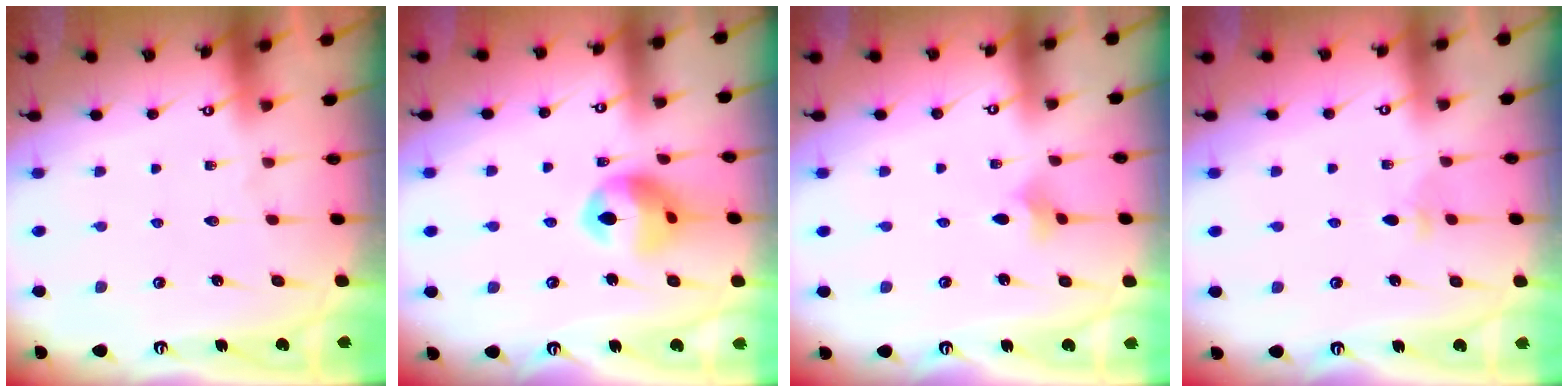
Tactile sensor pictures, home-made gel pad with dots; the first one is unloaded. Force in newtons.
{"total": 11.4, "press": 11.3, "slide": 0.9}
{"total": 2.5, "press": 2.5, "slide": 0.5}
{"total": 3.0, "press": 2.9, "slide": 0.7}